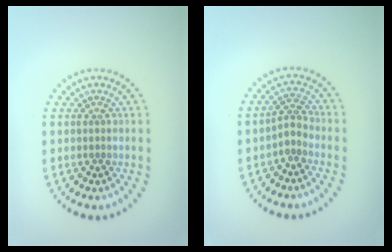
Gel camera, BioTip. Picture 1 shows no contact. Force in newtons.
{"total": 1.7, "press": 1.3, "slide": 1.0}